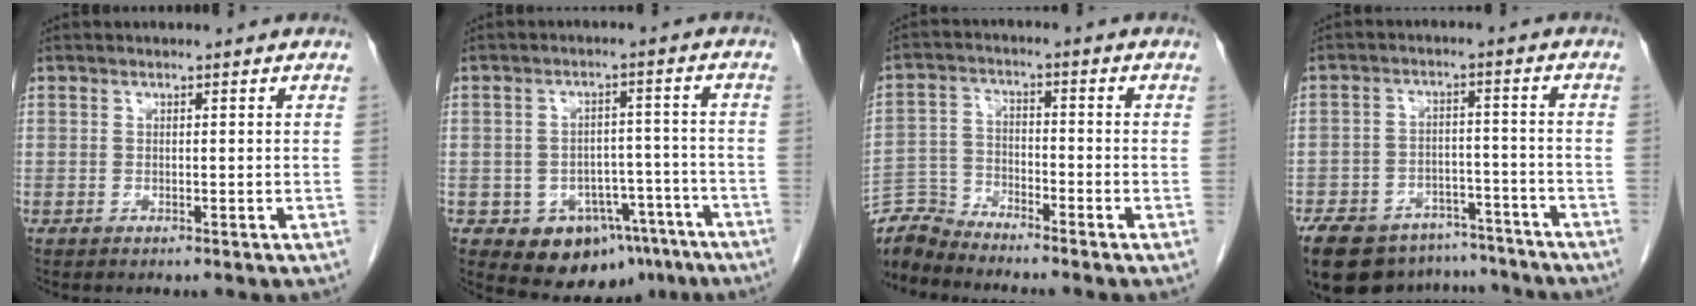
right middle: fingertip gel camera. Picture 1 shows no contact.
{"total": 10.7, "force": [-6.3, 7.4, 4.5], "torque": [-0.040, 0.030, -0.078]}
{"total": 5.8, "force": [-5.7, -0.3, -0.8], "torque": [0.014, 0.002, -0.111]}
{"total": 16.2, "force": [-13.1, 7.5, 5.7], "torque": [-0.116, 0.009, -0.185]}